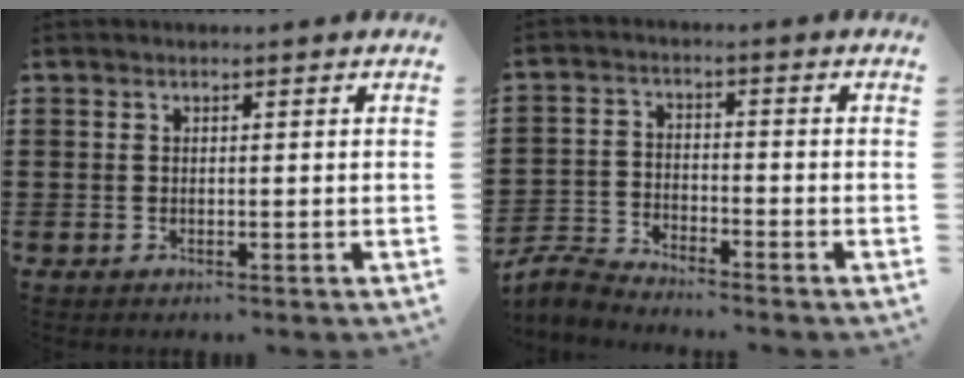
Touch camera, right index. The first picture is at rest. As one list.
[{"total": 3.6, "force": [-3.6, 0.5, 0.2], "torque": [-0.032, -0.003, -0.082]}]